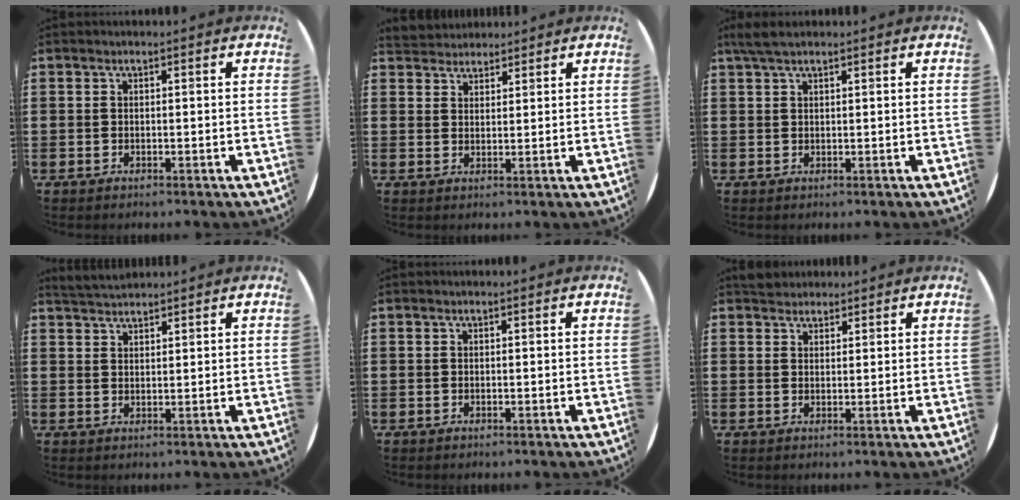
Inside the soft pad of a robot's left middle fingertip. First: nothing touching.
{"total": 2.9, "force": [2.7, 1.1, -0.3], "torque": [-0.002, 0.000, 0.053]}
{"total": 2.5, "force": [1.8, 0.5, 1.6], "torque": [-0.034, 0.004, 0.033]}
{"total": 2.9, "force": [2.9, 0.5, 0.4], "torque": [-0.014, -0.003, 0.055]}
{"total": 0.0}
{"total": 2.2, "force": [2.1, 0.8, -0.1], "torque": [0.004, 0.001, 0.040]}